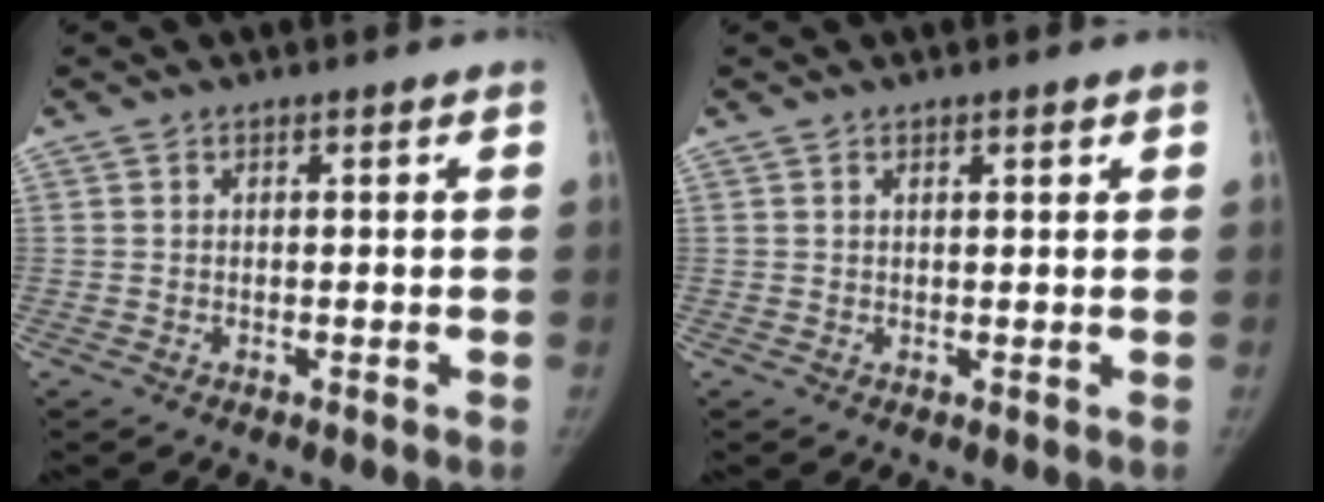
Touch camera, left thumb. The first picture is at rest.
{"total": 1.4, "force": [0.9, 0.4, 1.0], "torque": [-0.012, -0.003, 0.013]}